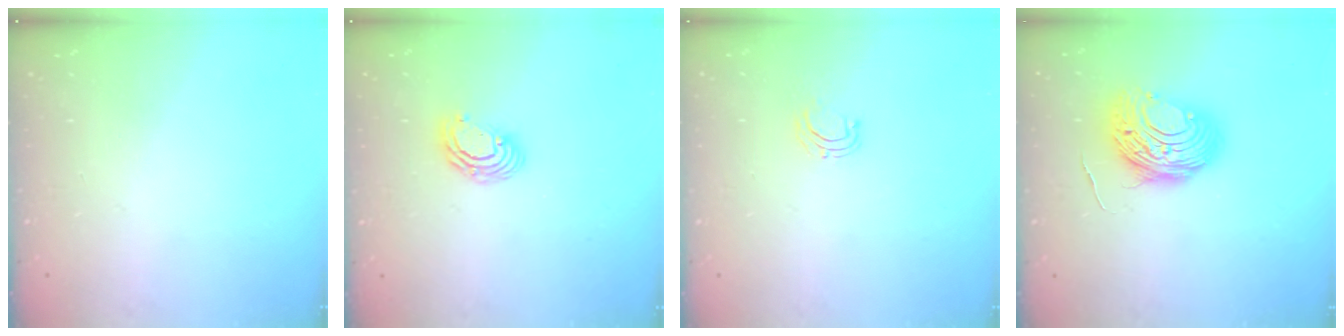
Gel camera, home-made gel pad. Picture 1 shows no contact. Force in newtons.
{"total": 6.1, "press": 6.1, "slide": 0.3}
{"total": 4.1, "press": 4.1, "slide": 0.3}
{"total": 12.0, "press": 12.0, "slide": 0.9}